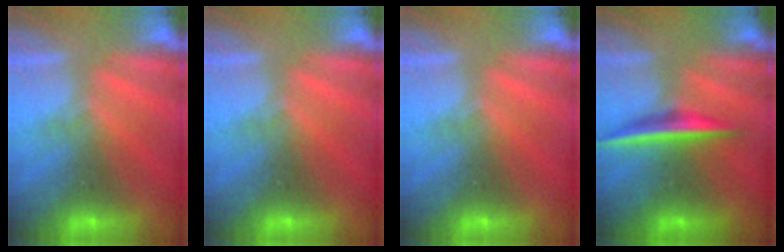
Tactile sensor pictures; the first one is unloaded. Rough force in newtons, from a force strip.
{"total": 0.0}
{"total": 0.0}
{"total": 1.9}